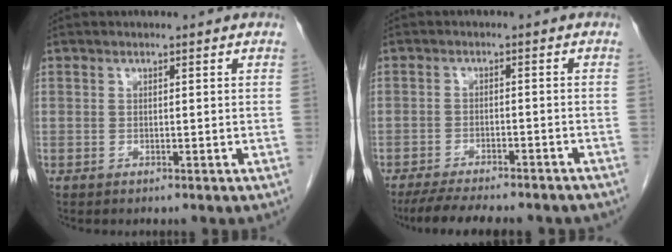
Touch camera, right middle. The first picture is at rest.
{"total": 13.6, "force": [-11.7, 2.9, 6.3], "torque": [-0.098, -0.011, -0.156]}